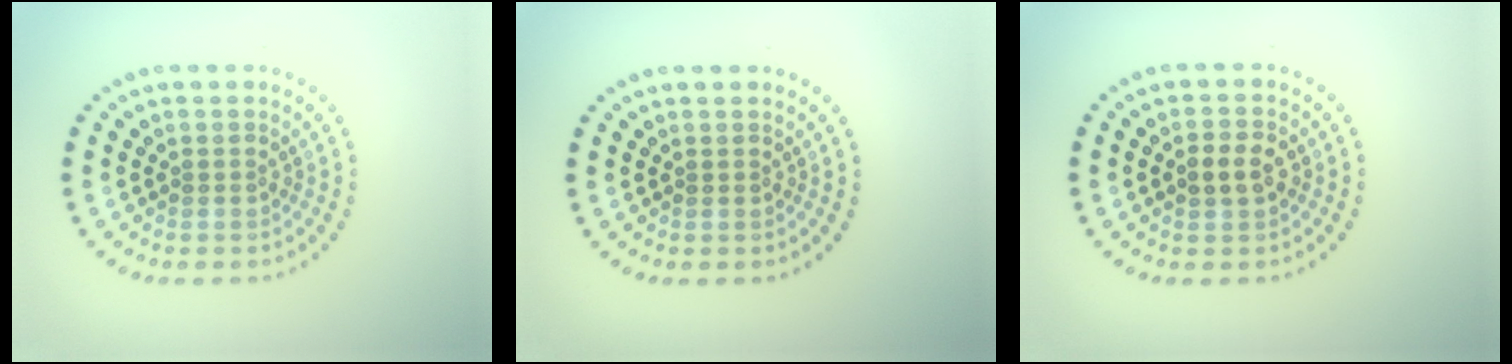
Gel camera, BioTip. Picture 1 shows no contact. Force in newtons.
{"total": 0.0}
{"total": 2.4, "press": 2.4, "slide": 0.2}